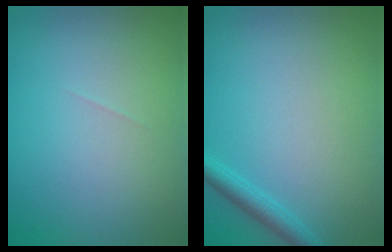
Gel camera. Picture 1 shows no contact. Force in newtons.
{"total": 1.8, "press": 1.7, "slide": 0.1}